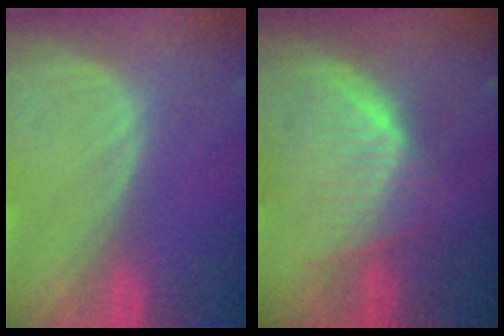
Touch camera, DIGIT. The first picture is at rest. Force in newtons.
{"total": 6.1, "press": 6.1, "slide": 0.9}